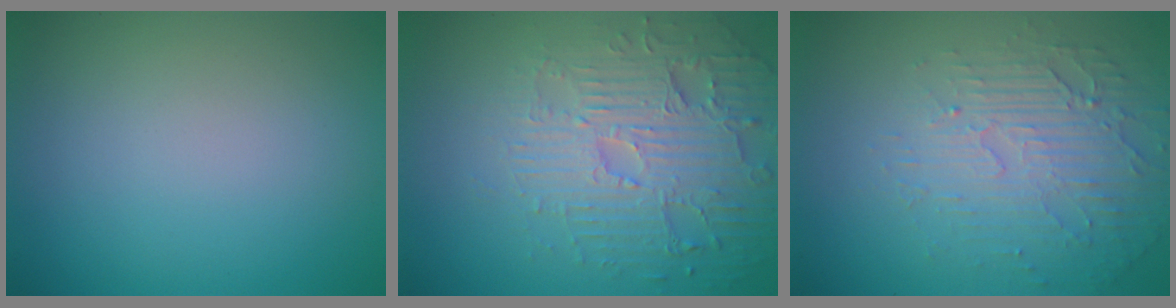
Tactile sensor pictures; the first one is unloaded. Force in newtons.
{"total": 5.4, "press": 4.7, "slide": 2.7}
{"total": 5.2, "press": 3.3, "slide": 4.1}